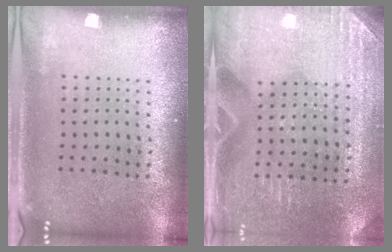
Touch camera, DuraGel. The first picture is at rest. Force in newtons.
{"total": 3.0, "press": 2.9, "slide": 0.6}